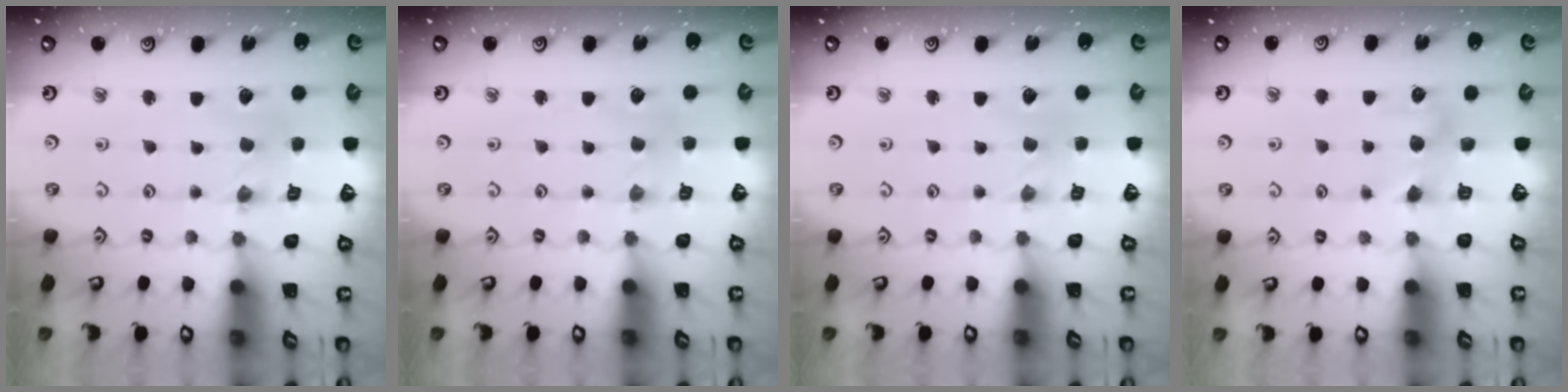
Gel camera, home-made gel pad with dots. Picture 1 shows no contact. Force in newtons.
{"total": 2.5, "press": 2.5, "slide": 0.4}
{"total": 0.0}
{"total": 3.3, "press": 3.3, "slide": 0.3}